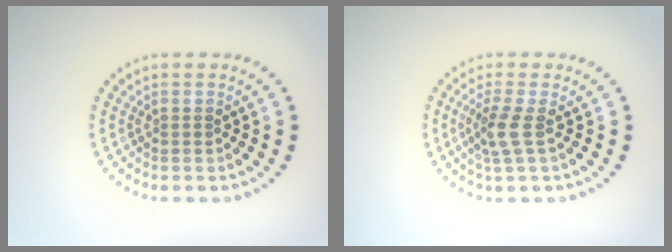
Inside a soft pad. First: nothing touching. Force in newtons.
{"total": 2.2, "press": 1.8, "slide": 1.3}